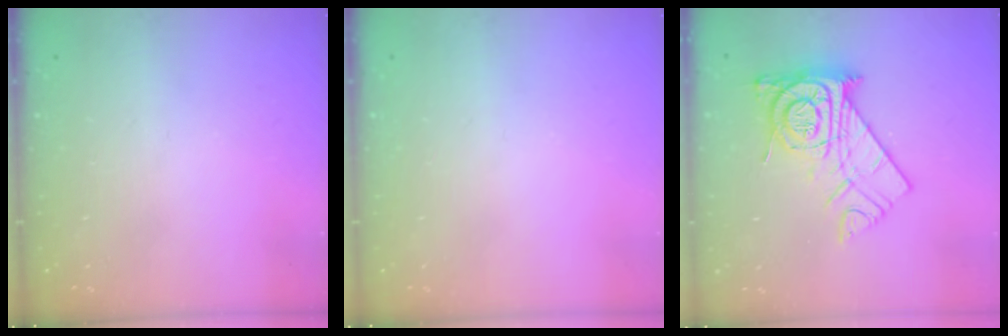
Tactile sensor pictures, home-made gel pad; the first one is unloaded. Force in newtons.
{"total": 0.0}
{"total": 15.0, "press": 14.9, "slide": 1.1}